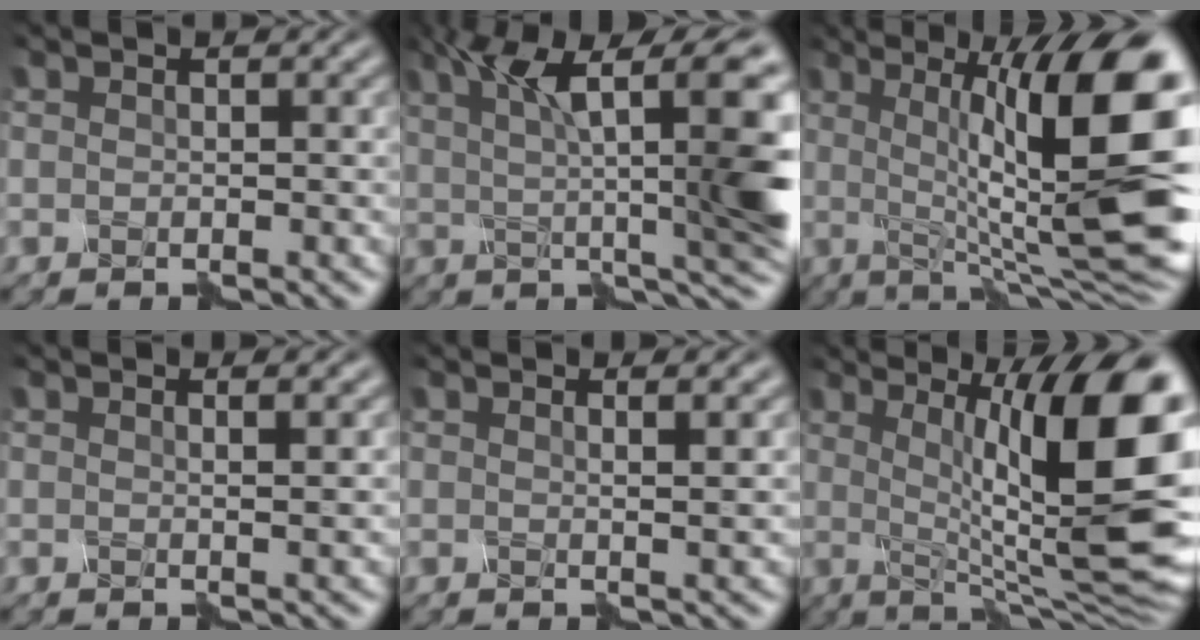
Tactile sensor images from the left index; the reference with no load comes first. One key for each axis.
{"total": 12.3, "fx": 2.8, "fy": 3.2, "fz": 11.5, "tx": -0.169, "ty": 0.012, "tz": 0.046}
{"total": 16.6, "fx": 1.5, "fy": 4.3, "fz": 16.0, "tx": -0.197, "ty": 0.013, "tz": 0.026}
{"total": 1.8, "fx": 1.1, "fy": 0.6, "fz": 1.4, "tx": -0.010, "ty": 0.009, "tz": -0.002}
{"total": 2.2, "fx": 1.3, "fy": 0.7, "fz": 1.7, "tx": -0.014, "ty": 0.010, "tz": 0.001}
{"total": 15.6, "fx": 1.7, "fy": 4.2, "fz": 14.9, "tx": -0.187, "ty": 0.005, "tz": 0.028}